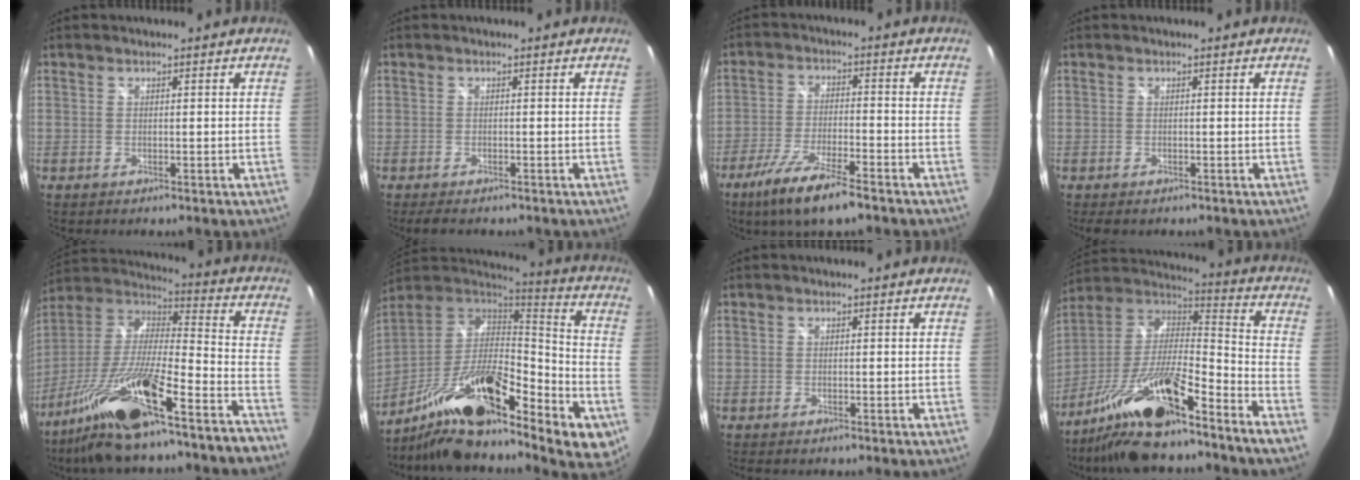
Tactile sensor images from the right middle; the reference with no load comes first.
{"total": 3.4, "force": [-2.7, 1.1, 1.8], "torque": [-0.034, -0.013, -0.038]}
{"total": 11.6, "force": [-8.1, 2.0, 8.0], "torque": [-0.177, -0.030, -0.147]}
{"total": 1.7, "force": [-1.1, 0.9, 0.9], "torque": [-0.018, -0.007, -0.015]}
{"total": 23.8, "force": [-17.3, 2.0, 16.2], "torque": [-0.276, -0.035, -0.293]}
{"total": 24.7, "force": [-12.3, 7.2, 20.2], "torque": [-0.328, -0.032, -0.215]}
{"total": 0.0}
{"total": 17.8, "force": [-12.1, 1.1, 13.0], "torque": [-0.245, -0.007, -0.235]}